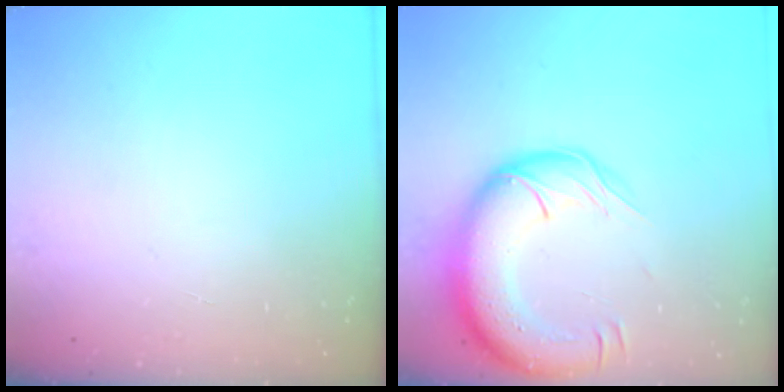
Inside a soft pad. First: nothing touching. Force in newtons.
{"total": 19.7, "press": 19.1, "slide": 4.6}